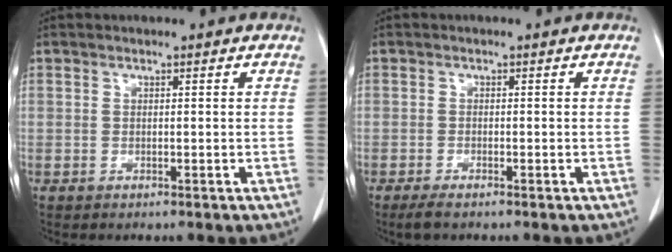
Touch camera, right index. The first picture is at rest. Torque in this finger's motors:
{"motor_torque": [0.15, -0.11, 0.07, 0.03]}